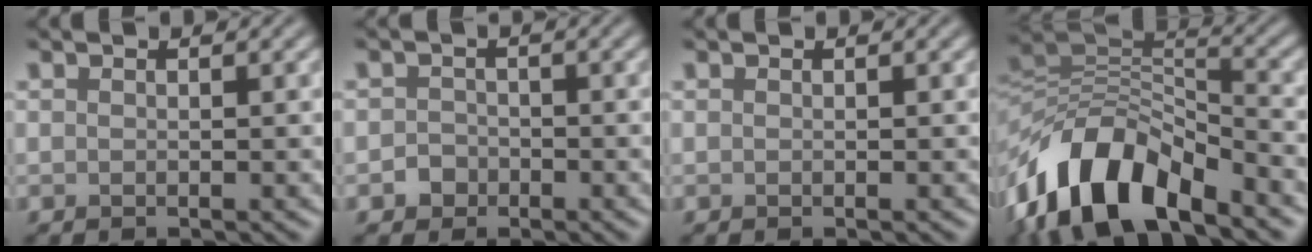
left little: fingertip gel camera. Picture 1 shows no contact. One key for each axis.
{"total": 1.5, "fx": -0.7, "fy": 1.3, "fz": 0.3, "tx": 0.003, "ty": 0.002, "tz": -0.016}
{"total": 0.0}
{"total": 11.4, "fx": -6.8, "fy": 5.2, "fz": 7.4, "tx": -0.137, "ty": 0.006, "tz": -0.135}